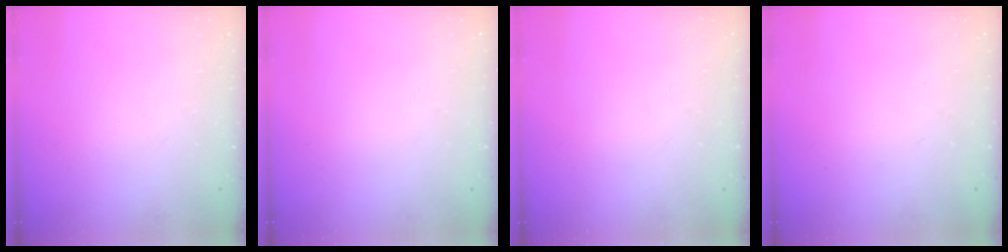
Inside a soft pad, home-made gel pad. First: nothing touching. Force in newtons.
{"total": 0.0}
{"total": 0.0}
{"total": 0.0}